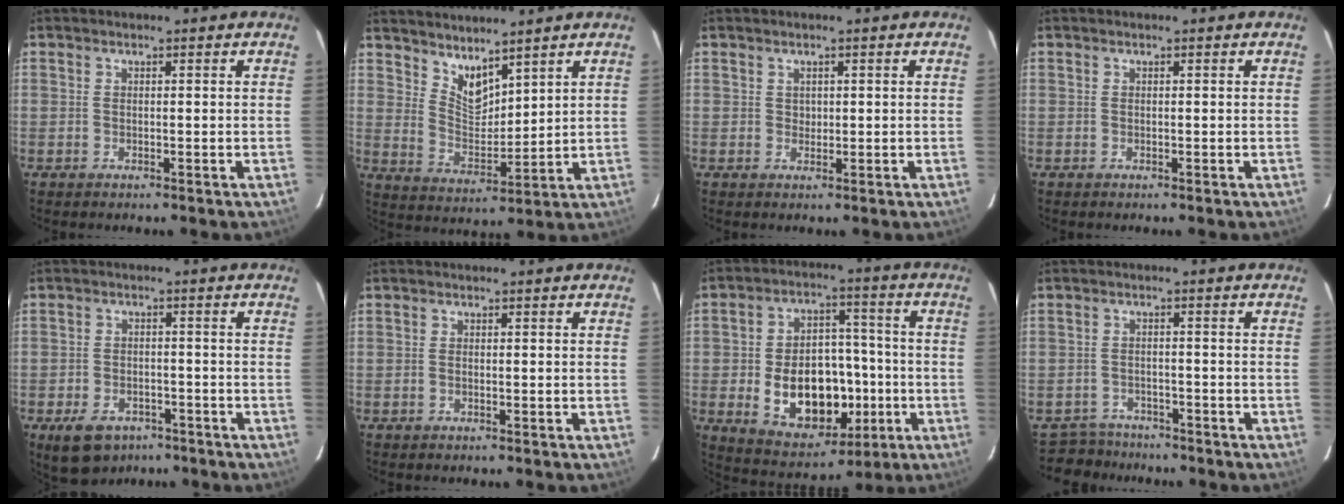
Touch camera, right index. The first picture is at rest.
{"total": 6.9, "force": [5.5, 2.5, 3.2], "torque": [-0.049, -0.006, 0.110]}
{"total": 1.1, "force": [0.3, 1.0, 0.1], "torque": [0.004, 0.004, 0.006]}
{"total": 0.0}
{"total": 8.9, "force": [-5.6, 5.6, 4.1], "torque": [-0.095, -0.002, -0.079]}
{"total": 0.5, "force": [-0.2, 0.4, 0.4], "torque": [-0.008, 0.000, -0.004]}
{"total": 17.4, "force": [-3.9, 11.6, 12.4], "torque": [-0.240, 0.019, -0.035]}
{"total": 5.5, "force": [-4.9, 2.7, -0.1], "torque": [-0.013, 0.010, -0.082]}